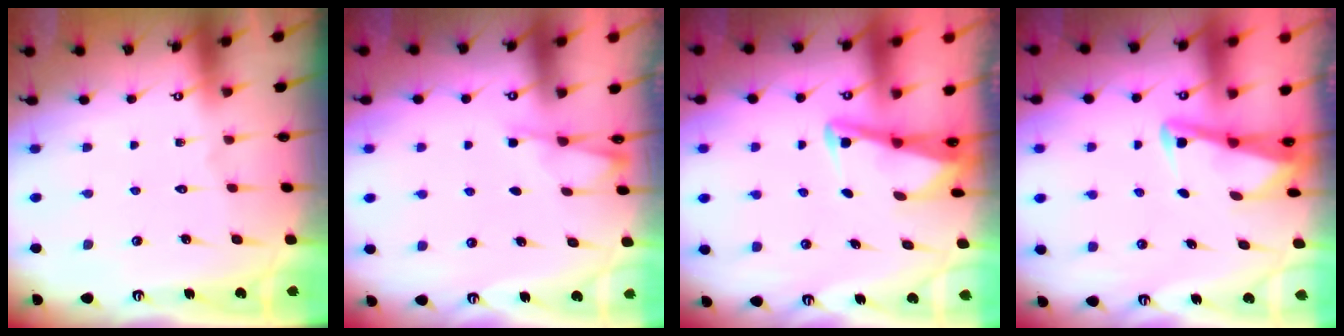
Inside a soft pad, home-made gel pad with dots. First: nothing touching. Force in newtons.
{"total": 2.4, "press": 2.3, "slide": 0.5}
{"total": 3.0, "press": 3.0, "slide": 0.4}
{"total": 2.9, "press": 2.8, "slide": 0.4}